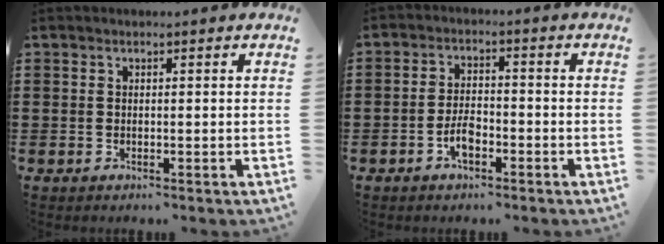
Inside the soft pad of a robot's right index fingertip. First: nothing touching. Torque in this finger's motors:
{"motor_torque": [2.05, 0.09, 0.47, 0.10]}